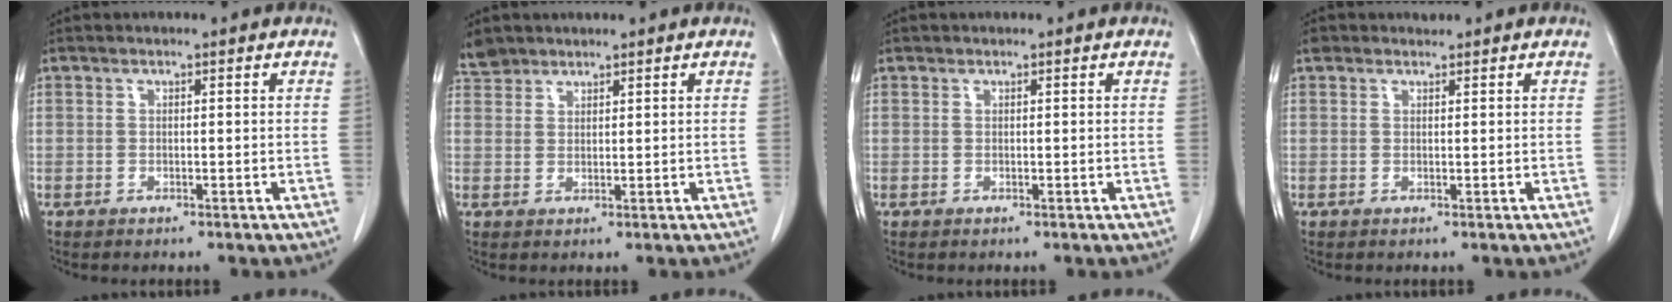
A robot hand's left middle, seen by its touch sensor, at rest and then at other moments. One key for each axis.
{"total": 2.9, "fx": 2.6, "fy": 1.2, "fz": 0.0, "tx": -0.005, "ty": 0.008, "tz": 0.050}
{"total": 0.0}
{"total": 1.1, "fx": 0.9, "fy": 0.5, "fz": -0.1, "tx": -0.003, "ty": 0.010, "tz": 0.016}